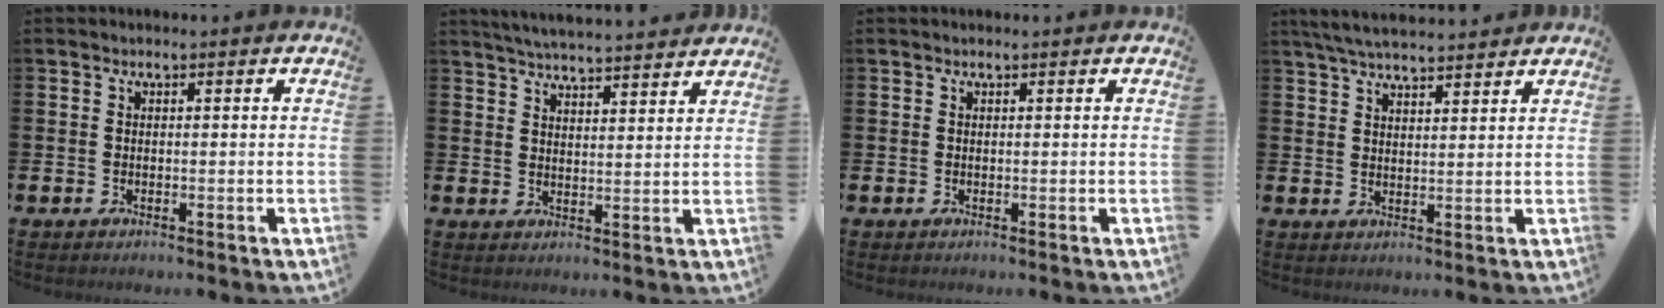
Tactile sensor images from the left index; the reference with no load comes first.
{"total": 4.9, "force": [4.9, -0.2, 0.5], "torque": [-0.018, -0.033, 0.085]}
{"total": 0.0}
{"total": 5.2, "force": [5.0, 0.5, 1.3], "torque": [-0.044, -0.015, 0.093]}